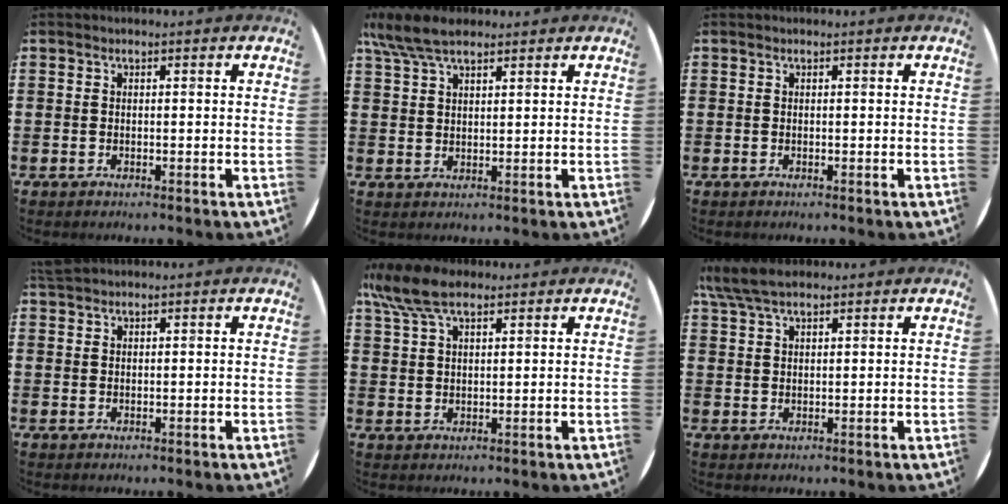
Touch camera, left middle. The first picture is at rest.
{"total": 6.2, "force": [4.8, 2.0, 3.4], "torque": [-0.079, -0.001, 0.090]}
{"total": 0.0}
{"total": 1.2, "force": [1.2, 0.0, 0.1], "torque": [-0.004, 0.002, 0.023]}
{"total": 7.0, "force": [5.1, 2.6, 4.0], "torque": [-0.091, -0.001, 0.096]}
{"total": 4.8, "force": [3.8, 1.3, 2.6], "torque": [-0.059, 0.002, 0.071]}